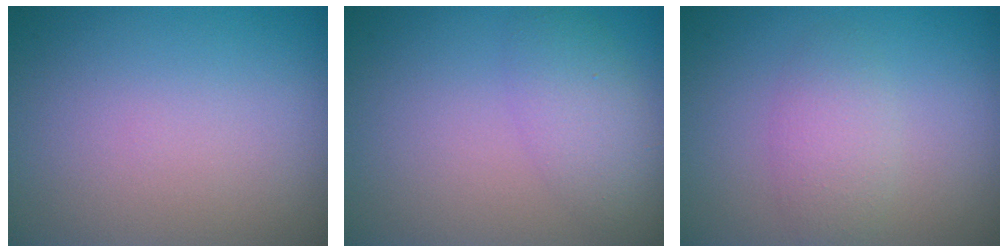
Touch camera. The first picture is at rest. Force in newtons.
{"total": 2.8, "press": 2.8, "slide": 0.2}
{"total": 2.4, "press": 2.4, "slide": 0.0}